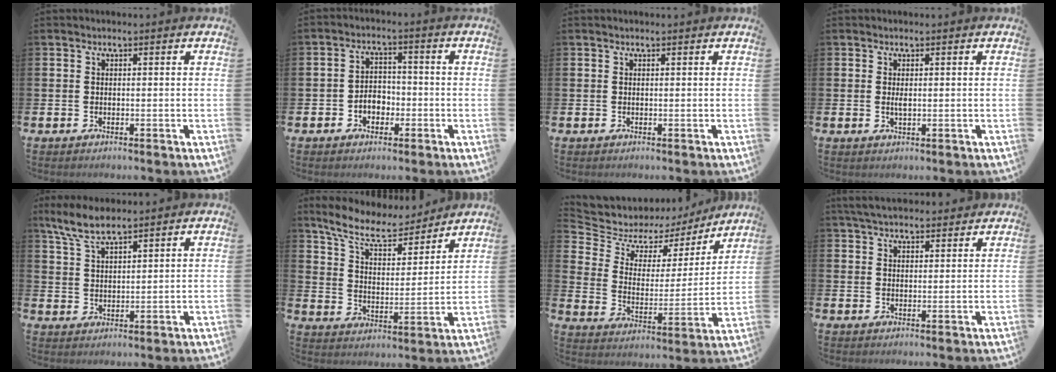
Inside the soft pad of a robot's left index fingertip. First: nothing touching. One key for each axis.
{"total": 3.4, "fx": -1.4, "fy": 2.6, "fz": 1.8, "tx": -0.029, "ty": 0.004, "tz": -0.032}
{"total": 0.0}
{"total": 1.1, "fx": 0.3, "fy": 0.3, "fz": 1.1, "tx": -0.020, "ty": 0.002, "tz": 0.005}
{"total": 6.2, "fx": 5.4, "fy": 1.3, "fz": 2.7, "tx": -0.075, "ty": -0.010, "tz": 0.102}
{"total": 9.6, "fx": 8.6, "fy": 2.7, "fz": 3.4, "tx": -0.103, "ty": -0.050, "tz": 0.152}
{"total": 6.9, "fx": 5.6, "fy": 3.9, "fz": 1.1, "tx": -0.062, "ty": -0.040, "tz": 0.094}
{"total": 4.6, "fx": 4.4, "fy": 1.1, "fz": 1.1, "tx": -0.027, "ty": -0.013, "tz": 0.082}